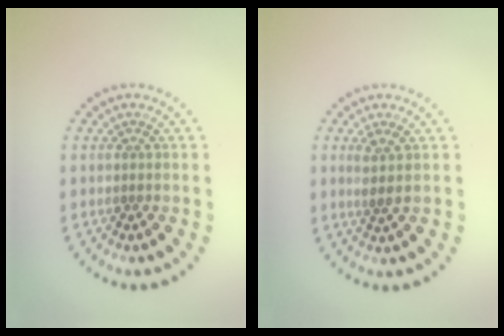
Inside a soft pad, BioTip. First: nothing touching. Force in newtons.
{"total": 1.6, "press": 1.2, "slide": 1.0}